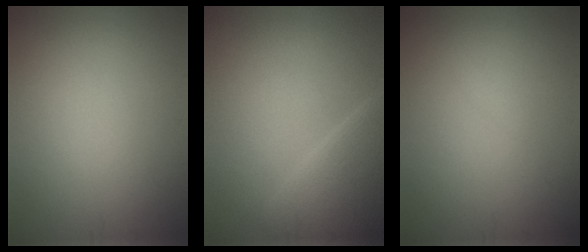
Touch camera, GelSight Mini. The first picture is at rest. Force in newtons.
{"total": 4.3, "press": 4.3, "slide": 0.2}
{"total": 0.5, "press": 0.5, "slide": 0.1}